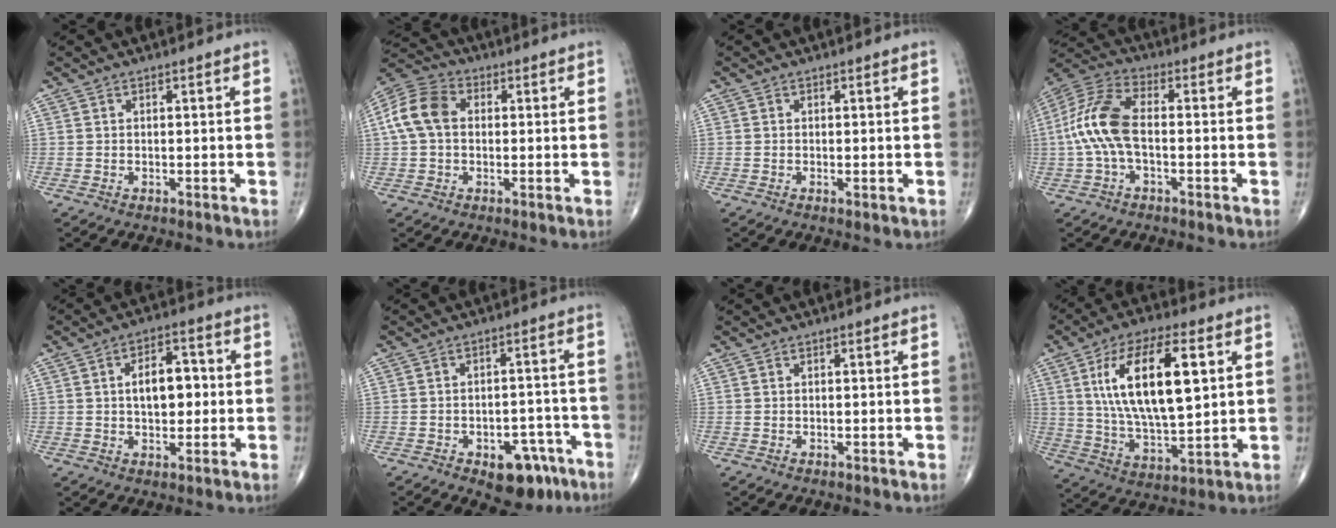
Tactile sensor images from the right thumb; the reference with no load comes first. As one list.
[{"total": 9.7, "force": [1.0, 6.9, 6.7], "torque": [-0.136, 0.029, 0.010]}, {"total": 0.6, "force": [-0.1, 0.2, 0.6], "torque": [-0.013, -0.003, -0.001]}, {"total": 11.7, "force": [-1.1, 5.7, 10.1], "torque": [-0.229, 0.031, -0.029]}, {"total": 8.4, "force": [0.6, 4.8, 6.9], "torque": [-0.087, 0.013, 0.007]}, {"total": 9.9, "force": [-5.6, 5.6, 5.9], "torque": [-0.045, 0.043, -0.067]}, {"total": 0.0}, {"total": 20.0, "force": [5.4, 8.2, 17.4], "torque": [-0.299, -0.012, 0.098]}]